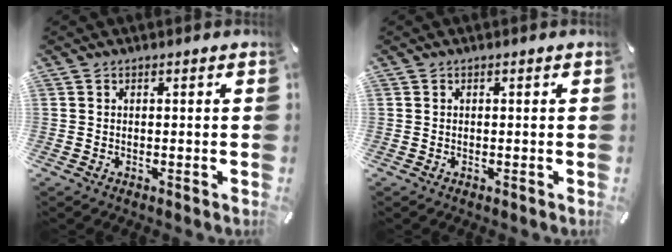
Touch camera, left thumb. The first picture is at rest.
{"total": 0.0}